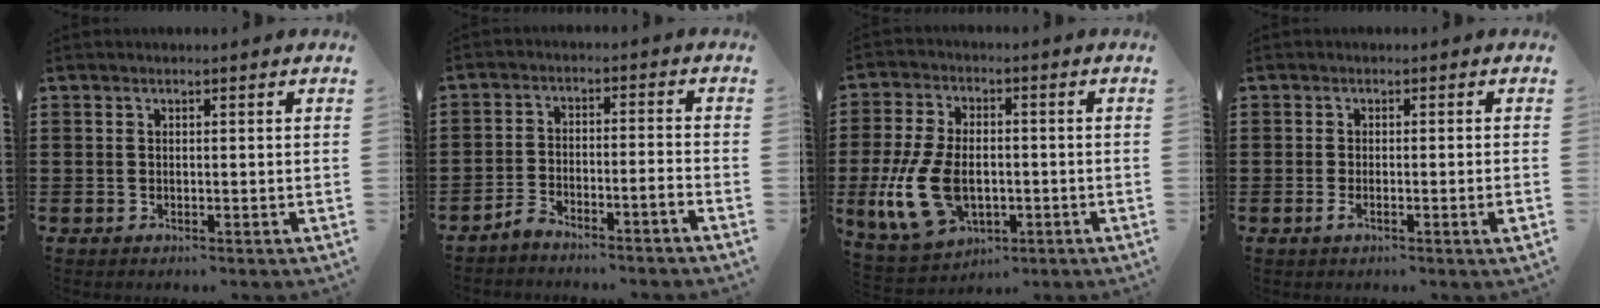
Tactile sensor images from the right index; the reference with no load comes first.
{"total": 3.3, "force": [-3.2, -0.3, 0.8], "torque": [-0.025, 0.004, -0.070]}
{"total": 11.9, "force": [-2.7, 7.5, 8.9], "torque": [-0.216, -0.003, -0.049]}
{"total": 2.5, "force": [-0.8, 0.1, 2.4], "torque": [-0.046, -0.009, -0.017]}